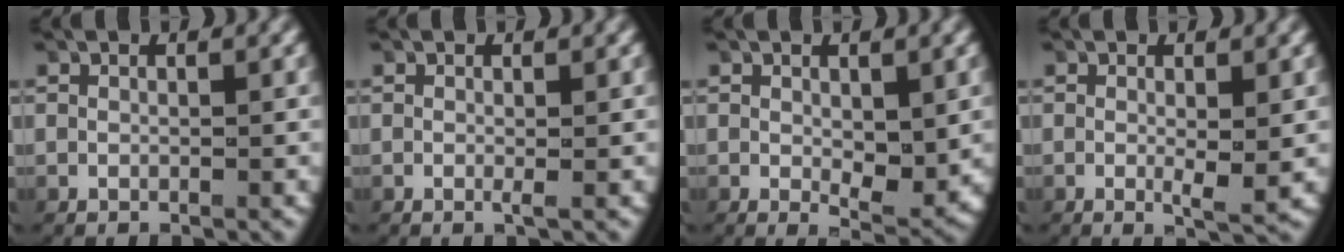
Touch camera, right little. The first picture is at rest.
{"total": 0.6, "force": [-0.1, 0.0, 0.6], "torque": [-0.013, -0.003, -0.003]}
{"total": 2.4, "force": [0.1, 1.0, 2.2], "torque": [-0.038, -0.022, 0.011]}
{"total": 2.0, "force": [-0.1, 0.3, 2.0], "torque": [-0.041, -0.013, 0.001]}